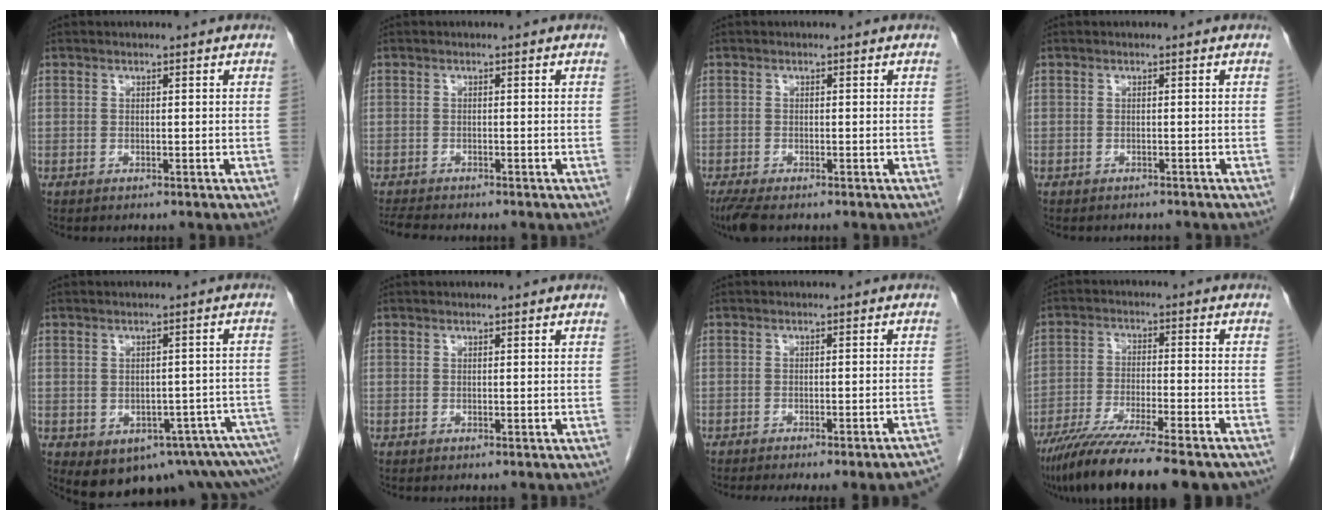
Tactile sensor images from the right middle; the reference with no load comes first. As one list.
[{"total": 3.6, "force": [-3.4, 0.3, 1.2], "torque": [-0.022, -0.015, -0.056]}, {"total": 3.7, "force": [-2.8, 1.0, 2.3], "torque": [-0.048, -0.013, -0.046]}, {"total": 2.7, "force": [-2.5, 0.9, 0.5], "torque": [-0.011, -0.004, -0.029]}, {"total": 14.5, "force": [-10.4, 6.3, 7.8], "torque": [-0.065, 0.019, -0.113]}, {"total": 0.0}, {"total": 12.6, "force": [-11.4, 0.1, 5.5], "torque": [-0.036, -0.008, -0.130]}, {"total": 19.6, "force": [-16.2, 2.1, 10.8], "torque": [-0.144, -0.030, -0.247]}]